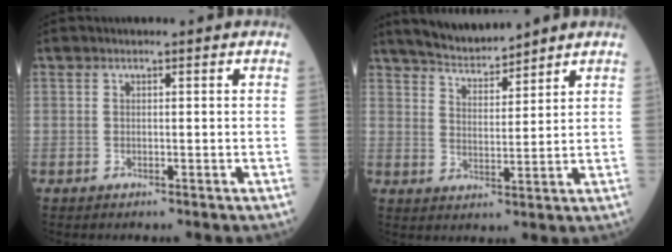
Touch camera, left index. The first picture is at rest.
{"total": 8.0, "force": [7.5, 0.8, 2.6], "torque": [-0.051, 0.013, 0.140]}